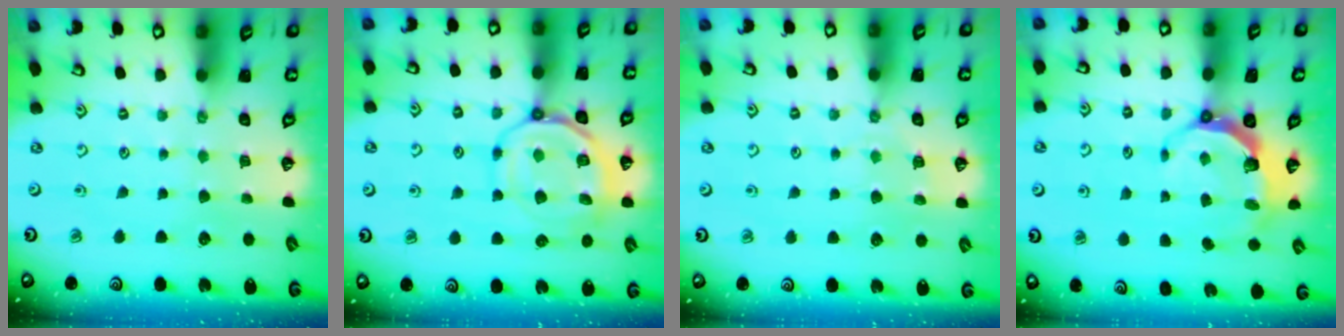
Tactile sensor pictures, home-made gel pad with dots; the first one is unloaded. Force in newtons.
{"total": 13.0, "press": 12.9, "slide": 1.3}
{"total": 4.0, "press": 3.9, "slide": 0.6}
{"total": 6.8, "press": 5.4, "slide": 4.1}